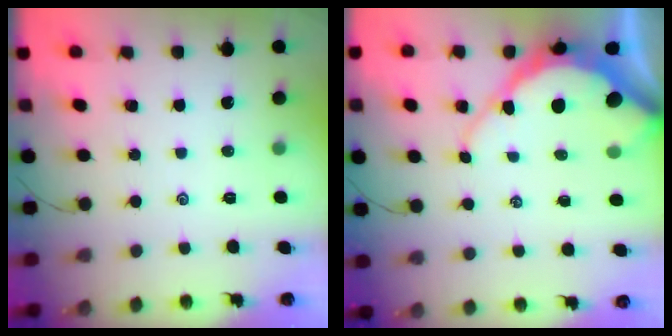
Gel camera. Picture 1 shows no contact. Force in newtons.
{"total": 10.8, "press": 10.7, "slide": 1.0}